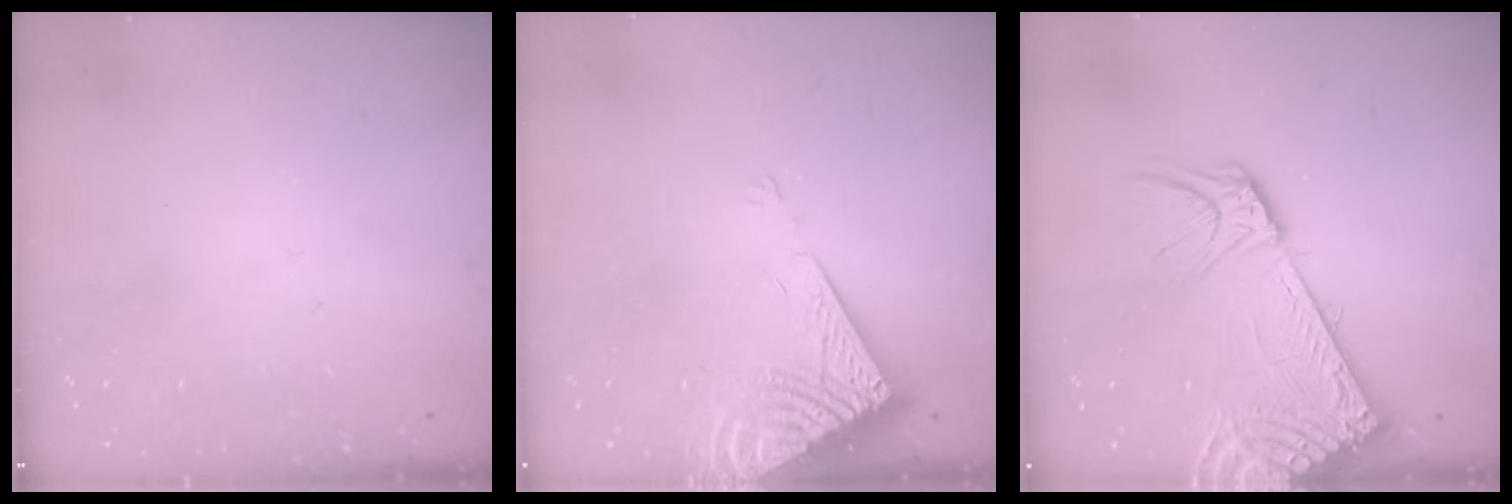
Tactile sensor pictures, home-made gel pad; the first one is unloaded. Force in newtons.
{"total": 13.6, "press": 13.4, "slide": 1.8}
{"total": 13.0, "press": 12.6, "slide": 3.1}